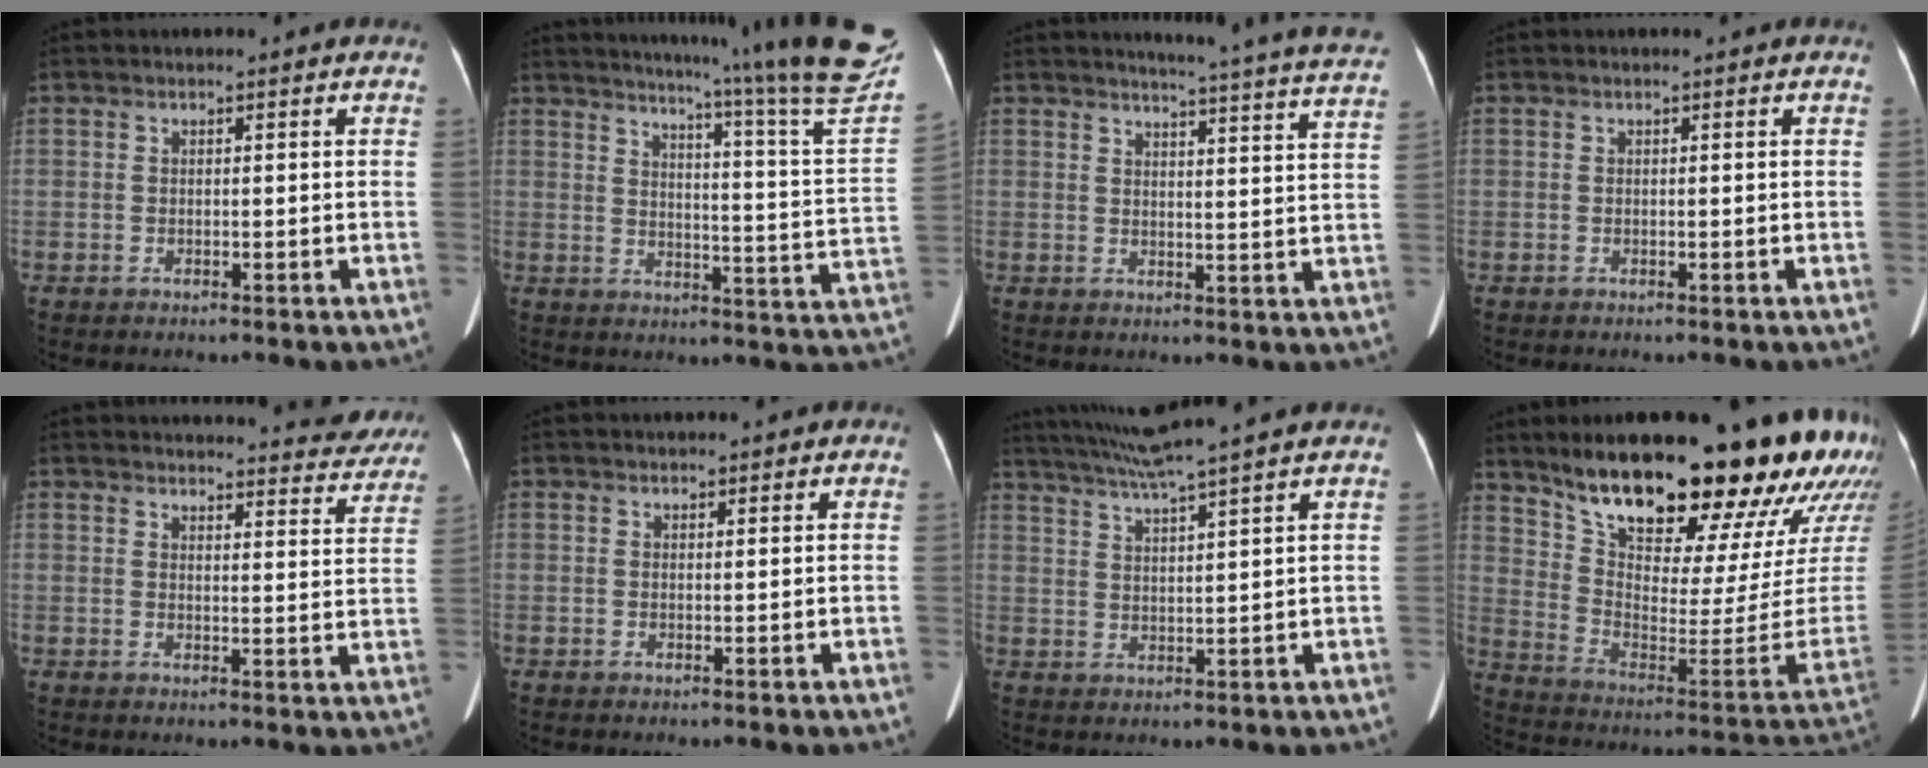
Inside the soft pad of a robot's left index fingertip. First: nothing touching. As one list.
[{"total": 25.9, "force": [21.5, -1.7, 14.3], "torque": [-0.206, -0.096, 0.258]}, {"total": 21.5, "force": [20.3, -1.0, 6.7], "torque": [-0.091, -0.108, 0.217]}, {"total": 0.0}, {"total": 20.0, "force": [18.9, 4.0, 5.4], "torque": [-0.056, -0.046, 0.208]}, {"total": 1.1, "force": [0.6, 0.7, 0.6], "torque": [-0.006, -0.005, 0.005]}, {"total": 8.0, "force": [6.7, -2.3, 3.6], "torque": [-0.070, -0.008, 0.116]}, {"total": 31.5, "force": [23.1, 5.2, 20.8], "torque": [-0.297, -0.080, 0.329]}]